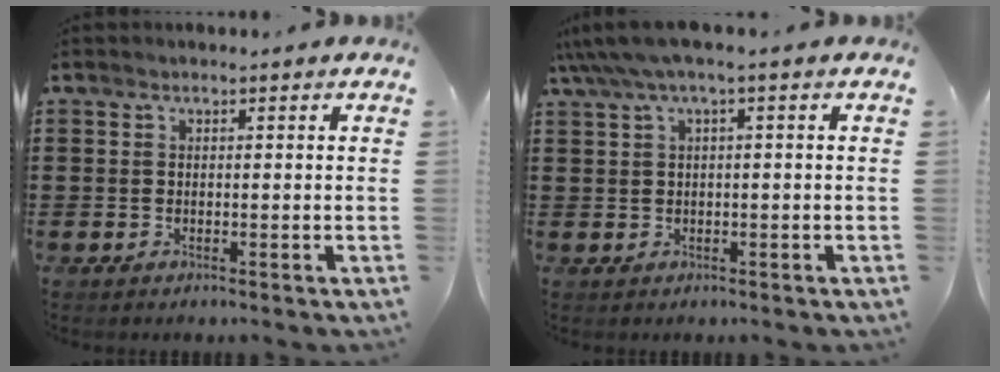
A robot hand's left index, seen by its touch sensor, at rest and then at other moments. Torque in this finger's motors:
{"motor_torque": [1.37, -0.77, 0.63, 0.20]}